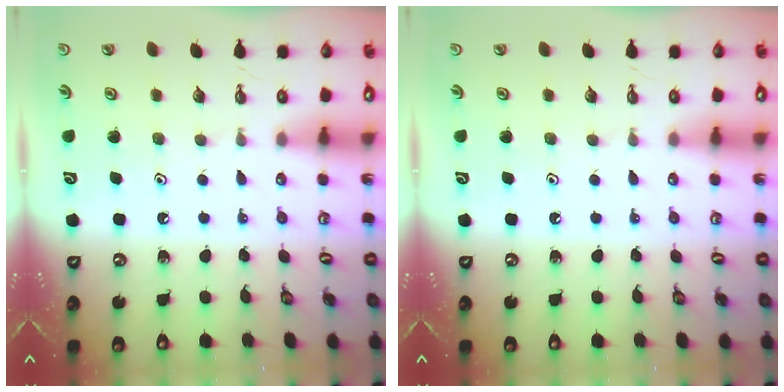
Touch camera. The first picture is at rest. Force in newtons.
{"total": 0.0}